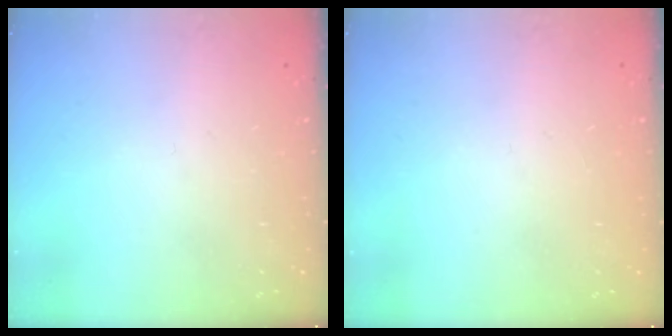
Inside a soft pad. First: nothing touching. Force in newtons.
{"total": 0.0}